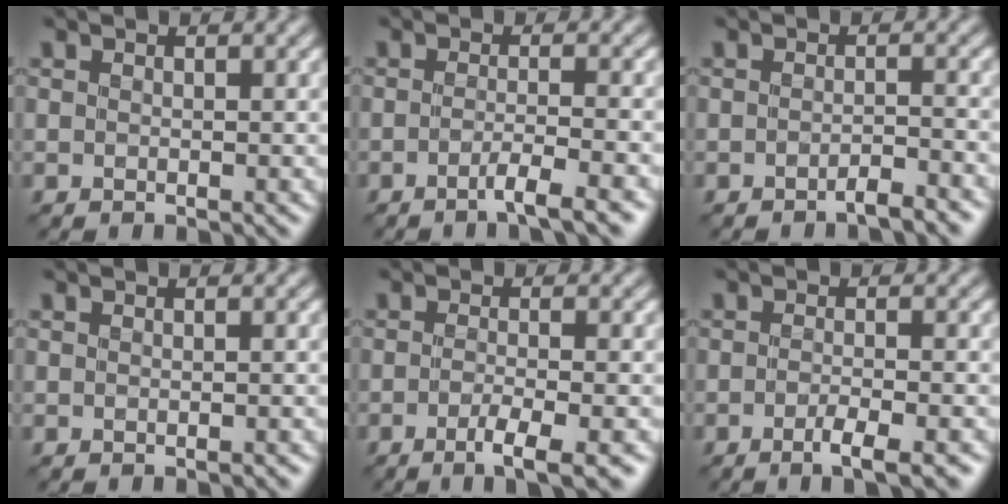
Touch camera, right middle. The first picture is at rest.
{"total": 3.0, "force": [-1.8, 0.3, 2.4], "torque": [-0.033, 0.004, -0.043]}
{"total": 1.7, "force": [-1.5, 0.1, 0.9], "torque": [-0.010, 0.005, -0.030]}
{"total": 0.6, "force": [-0.4, 0.2, 0.4], "torque": [-0.005, -0.002, -0.004]}
{"total": 3.8, "force": [-2.0, 0.7, 3.1], "torque": [-0.050, -0.003, -0.041]}
{"total": 3.3, "force": [-1.9, 0.7, 2.6], "torque": [-0.042, 0.000, -0.035]}